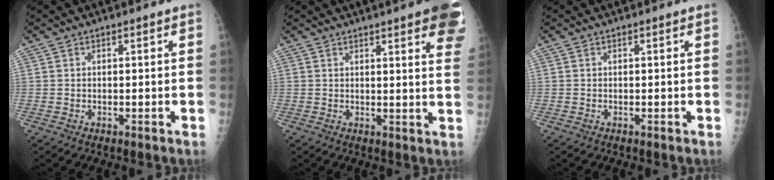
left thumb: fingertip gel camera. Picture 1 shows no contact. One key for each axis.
{"total": 13.5, "fx": 7.7, "fy": 2.6, "fz": 10.7, "tx": -0.111, "ty": -0.022, "tz": 0.078}
{"total": 0.0}